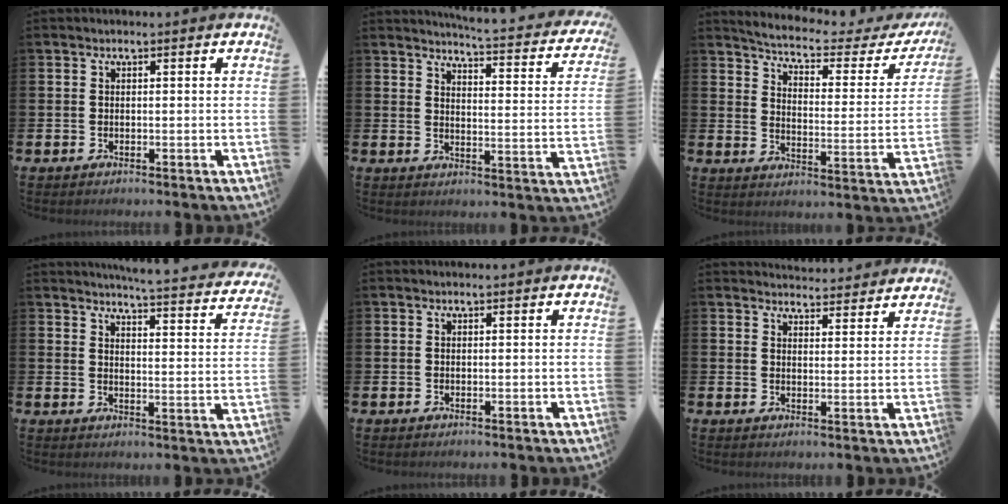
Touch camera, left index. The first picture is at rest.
{"total": 4.2, "force": [4.0, -0.2, 1.0], "torque": [-0.024, -0.042, 0.061]}
{"total": 4.5, "force": [4.1, 0.7, 1.7], "torque": [-0.059, -0.032, 0.060]}
{"total": 4.8, "force": [4.7, -0.4, 1.1], "torque": [-0.033, -0.037, 0.077]}
{"total": 0.0}
{"total": 4.3, "force": [4.3, 0.5, -0.1], "torque": [0.004, -0.030, 0.076]}